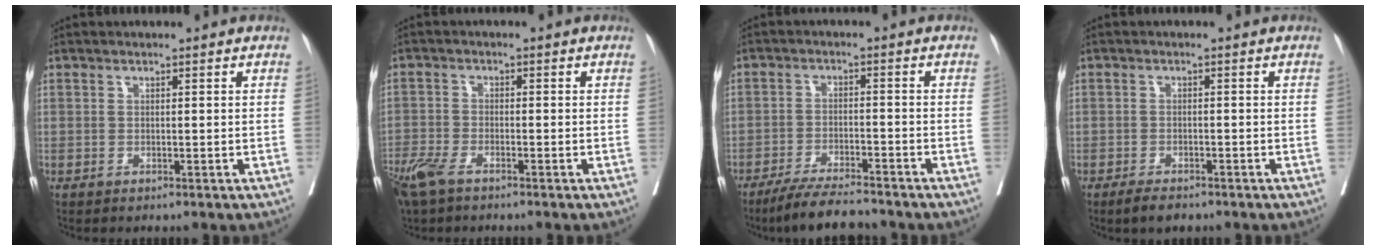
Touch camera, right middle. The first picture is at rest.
{"total": 5.7, "force": [-4.2, 1.8, 3.3], "torque": [-0.073, -0.009, -0.083]}
{"total": 8.7, "force": [-7.8, 0.5, 3.9], "torque": [-0.064, -0.022, -0.131]}
{"total": 3.0, "force": [-2.3, 1.0, 1.6], "torque": [-0.032, -0.005, -0.036]}